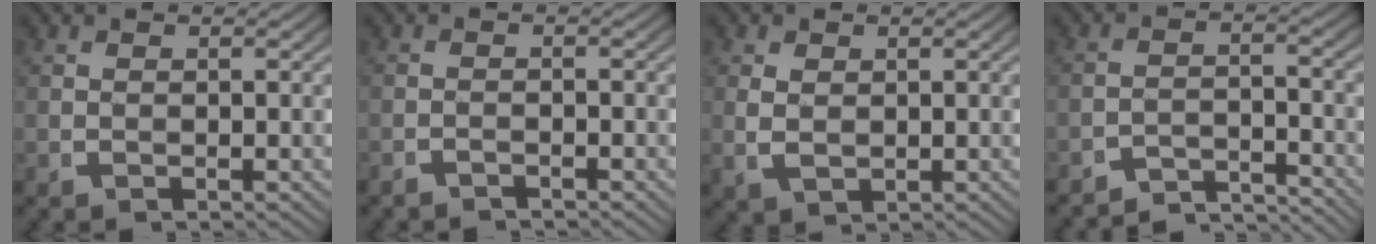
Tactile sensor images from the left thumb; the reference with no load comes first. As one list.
[{"total": 1.5, "force": [-1.5, 0.2, 0.0], "torque": [0.004, -0.005, -0.027]}, {"total": 2.0, "force": [0.4, 1.5, 1.2], "torque": [-0.028, -0.010, 0.022]}, {"total": 5.5, "force": [-5.1, 1.6, 1.4], "torque": [-0.012, -0.020, -0.084]}]